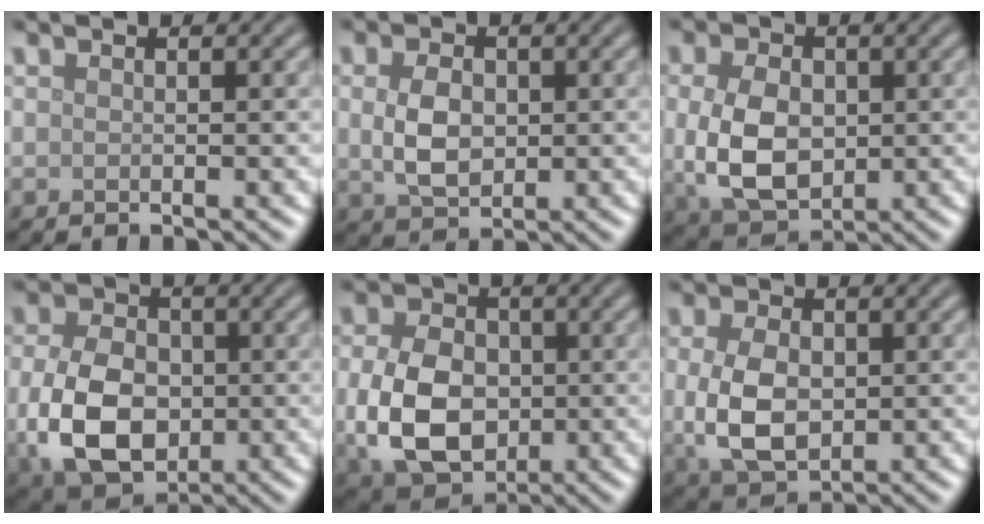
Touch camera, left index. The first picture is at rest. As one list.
[{"total": 3.8, "force": [0.2, 2.6, 2.7], "torque": [-0.061, 0.000, 0.003]}, {"total": 6.6, "force": [-0.2, 4.6, 4.7], "torque": [-0.103, -0.005, -0.002]}, {"total": 8.5, "force": [-1.1, 6.0, 5.9], "torque": [-0.135, -0.014, -0.021]}, {"total": 8.5, "force": [-0.8, 6.2, 5.8], "torque": [-0.130, -0.012, -0.016]}, {"total": 5.7, "force": [-0.2, 3.8, 4.3], "torque": [-0.097, -0.004, 0.000]}]